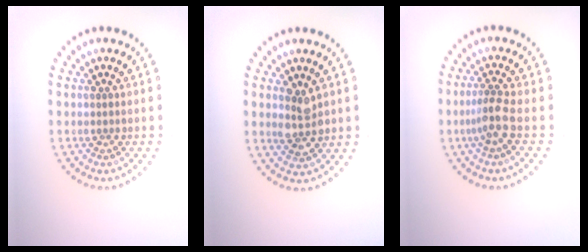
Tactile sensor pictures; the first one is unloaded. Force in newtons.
{"total": 2.5, "press": 2.5, "slide": 0.5}
{"total": 2.5, "press": 1.8, "slide": 1.7}